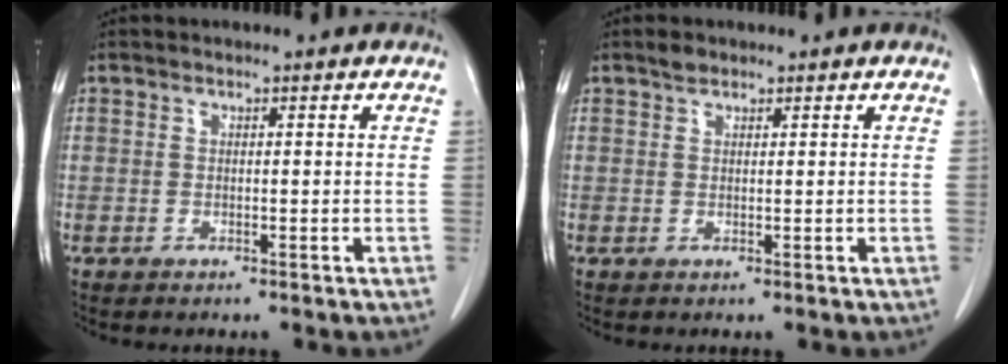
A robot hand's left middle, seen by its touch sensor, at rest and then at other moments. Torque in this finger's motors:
{"motor_torque": [0.13, -0.13, -0.01, 0.00]}